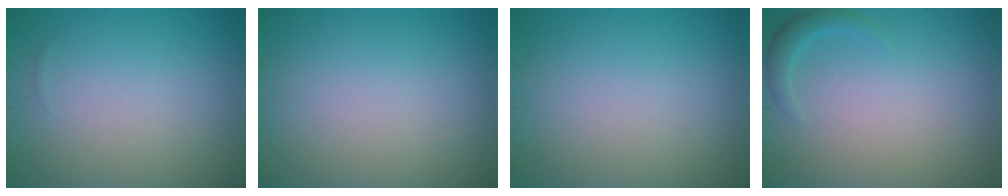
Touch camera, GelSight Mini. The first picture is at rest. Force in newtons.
{"total": 0.0}
{"total": 0.0}
{"total": 1.5, "press": 1.5, "slide": 0.0}